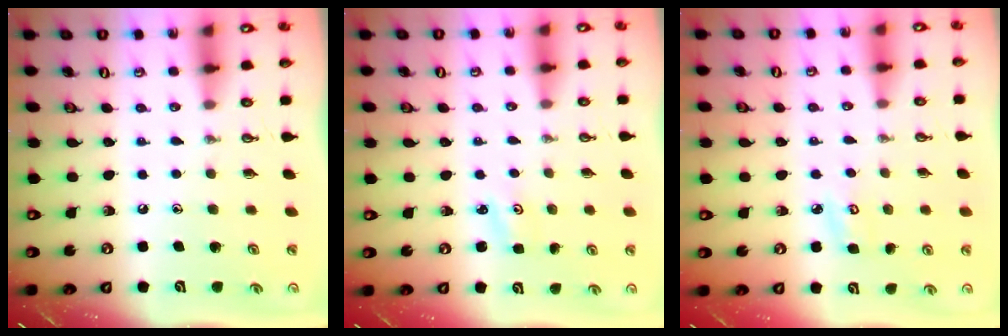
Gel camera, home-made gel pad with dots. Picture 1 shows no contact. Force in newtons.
{"total": 2.0, "press": 2.0, "slide": 0.3}
{"total": 5.1, "press": 5.0, "slide": 0.5}